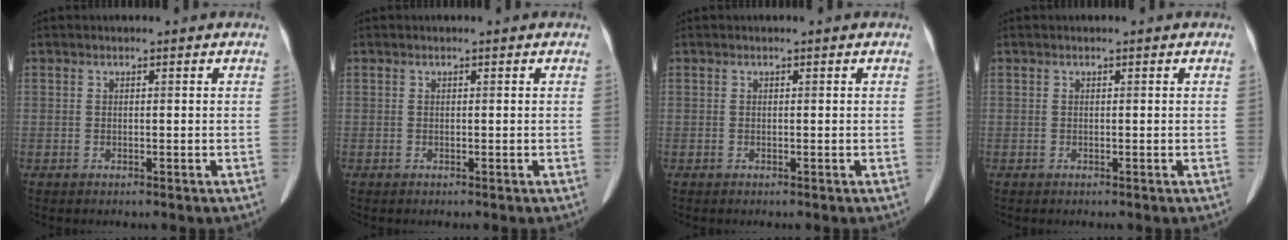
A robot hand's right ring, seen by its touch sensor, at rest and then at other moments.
{"total": 0.0}
{"total": 0.0}
{"total": 0.0}